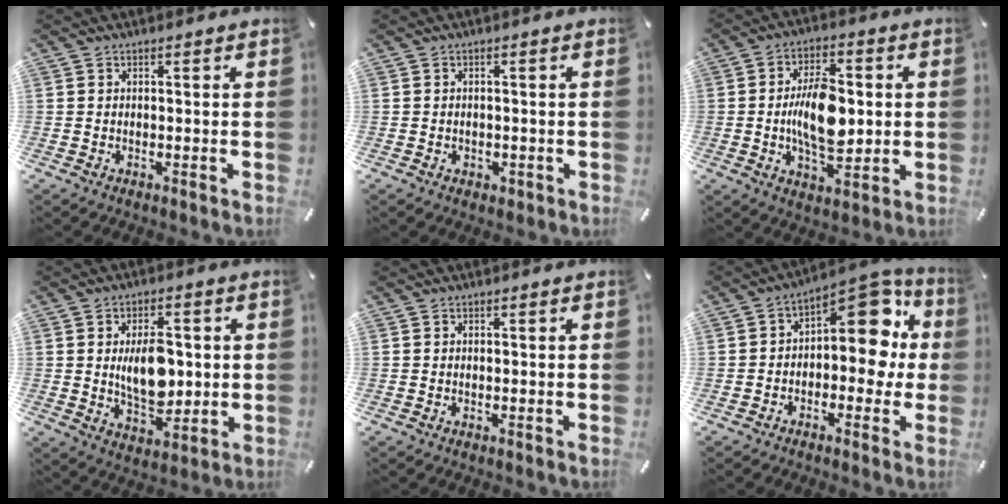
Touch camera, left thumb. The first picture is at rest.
{"total": 1.3, "force": [-0.4, 1.2, 0.4], "torque": [-0.009, 0.004, -0.011]}
{"total": 12.9, "force": [-0.2, 7.4, 10.6], "torque": [-0.194, 0.001, -0.006]}
{"total": 10.9, "force": [0.9, 6.7, 8.5], "torque": [-0.138, -0.005, 0.010]}
{"total": 0.0}
{"total": 13.4, "force": [4.0, 8.1, 9.9], "torque": [-0.110, -0.043, 0.066]}